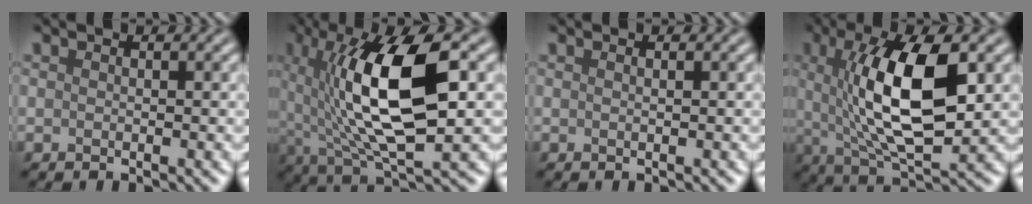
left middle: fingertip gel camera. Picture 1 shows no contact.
{"total": 11.3, "force": [1.4, 3.9, 10.5], "torque": [-0.183, 0.006, 0.024]}
{"total": 0.8, "force": [0.3, 0.3, 0.7], "torque": [-0.006, 0.000, -0.003]}
{"total": 10.6, "force": [1.5, 3.7, 9.8], "torque": [-0.164, 0.001, 0.025]}